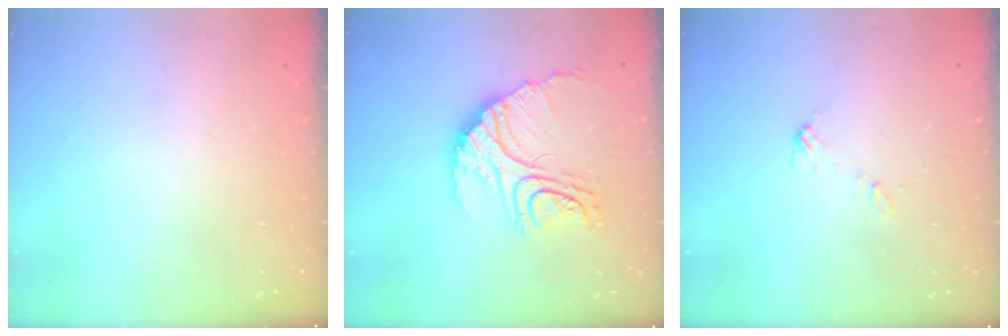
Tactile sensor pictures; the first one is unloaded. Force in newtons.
{"total": 19.0, "press": 18.9, "slide": 2.1}
{"total": 4.6, "press": 4.6, "slide": 0.4}